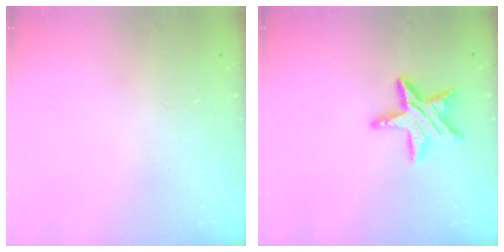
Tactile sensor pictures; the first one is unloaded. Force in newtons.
{"total": 11.7, "press": 11.6, "slide": 0.6}